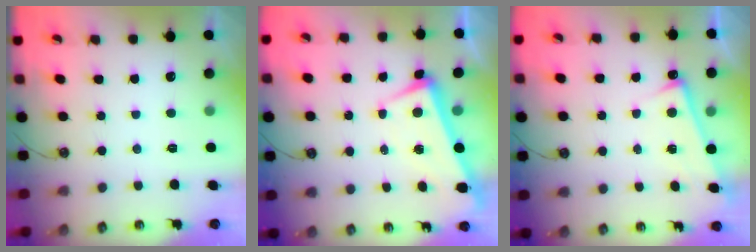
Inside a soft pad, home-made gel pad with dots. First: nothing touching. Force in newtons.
{"total": 1.4, "press": 1.1, "slide": 0.8}
{"total": 6.7, "press": 6.7, "slide": 0.4}